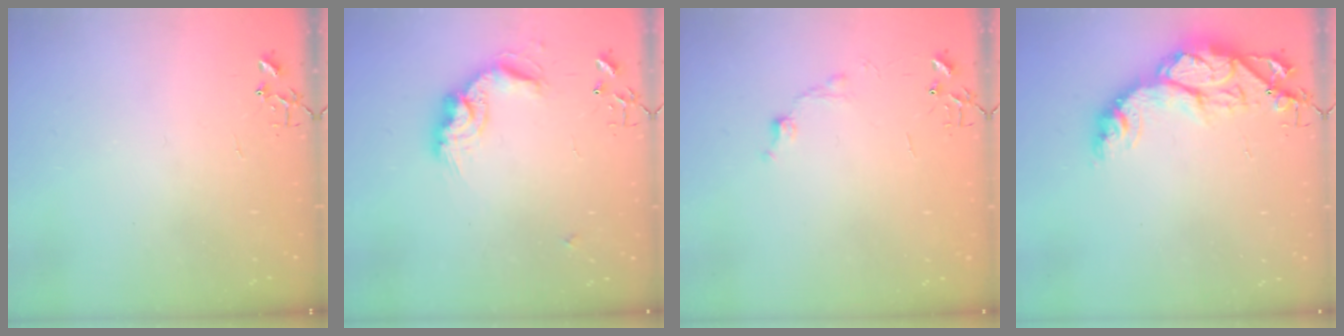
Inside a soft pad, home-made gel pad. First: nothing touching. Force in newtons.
{"total": 15.0, "press": 15.0, "slide": 0.6}
{"total": 6.7, "press": 6.7, "slide": 0.9}
{"total": 15.3, "press": 15.3, "slide": 1.1}